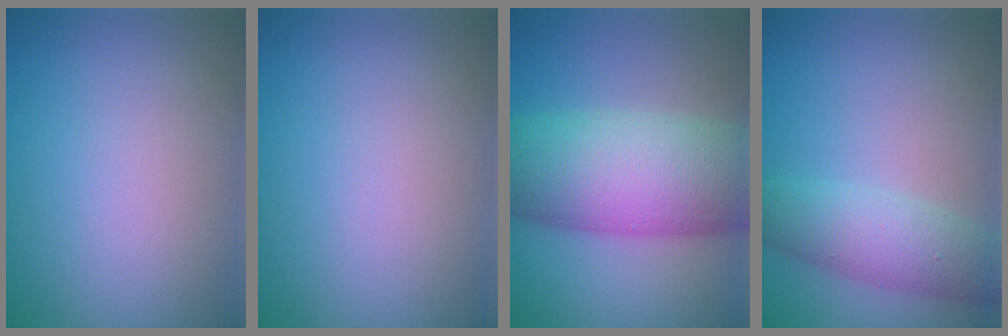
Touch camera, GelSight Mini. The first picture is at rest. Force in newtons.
{"total": 0.0}
{"total": 12.3, "press": 12.3, "slide": 0.4}
{"total": 4.7, "press": 4.7, "slide": 0.2}